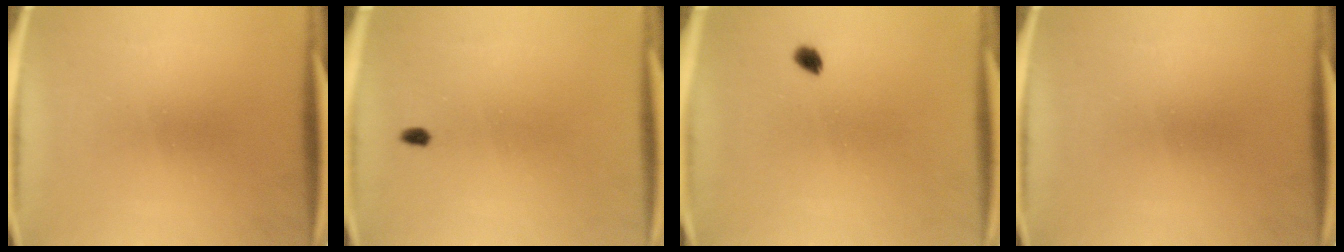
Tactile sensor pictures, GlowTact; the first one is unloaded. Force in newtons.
{"total": 1.1}
{"total": 1.7}
{"total": 0.0}